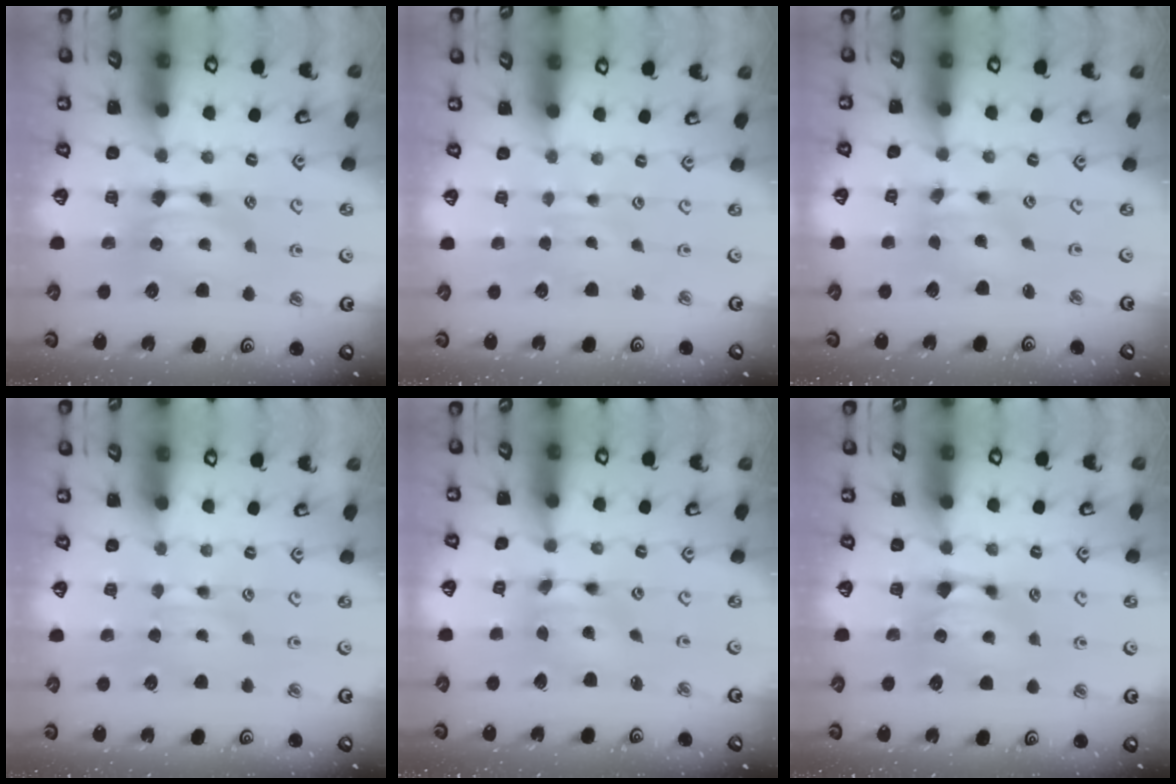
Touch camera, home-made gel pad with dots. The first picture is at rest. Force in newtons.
{"total": 3.3, "press": 3.3, "slide": 0.2}
{"total": 2.7, "press": 2.4, "slide": 1.3}
{"total": 2.4, "press": 2.4, "slide": 0.4}
{"total": 4.2, "press": 3.9, "slide": 1.7}
{"total": 1.0, "press": 0.7, "slide": 0.6}